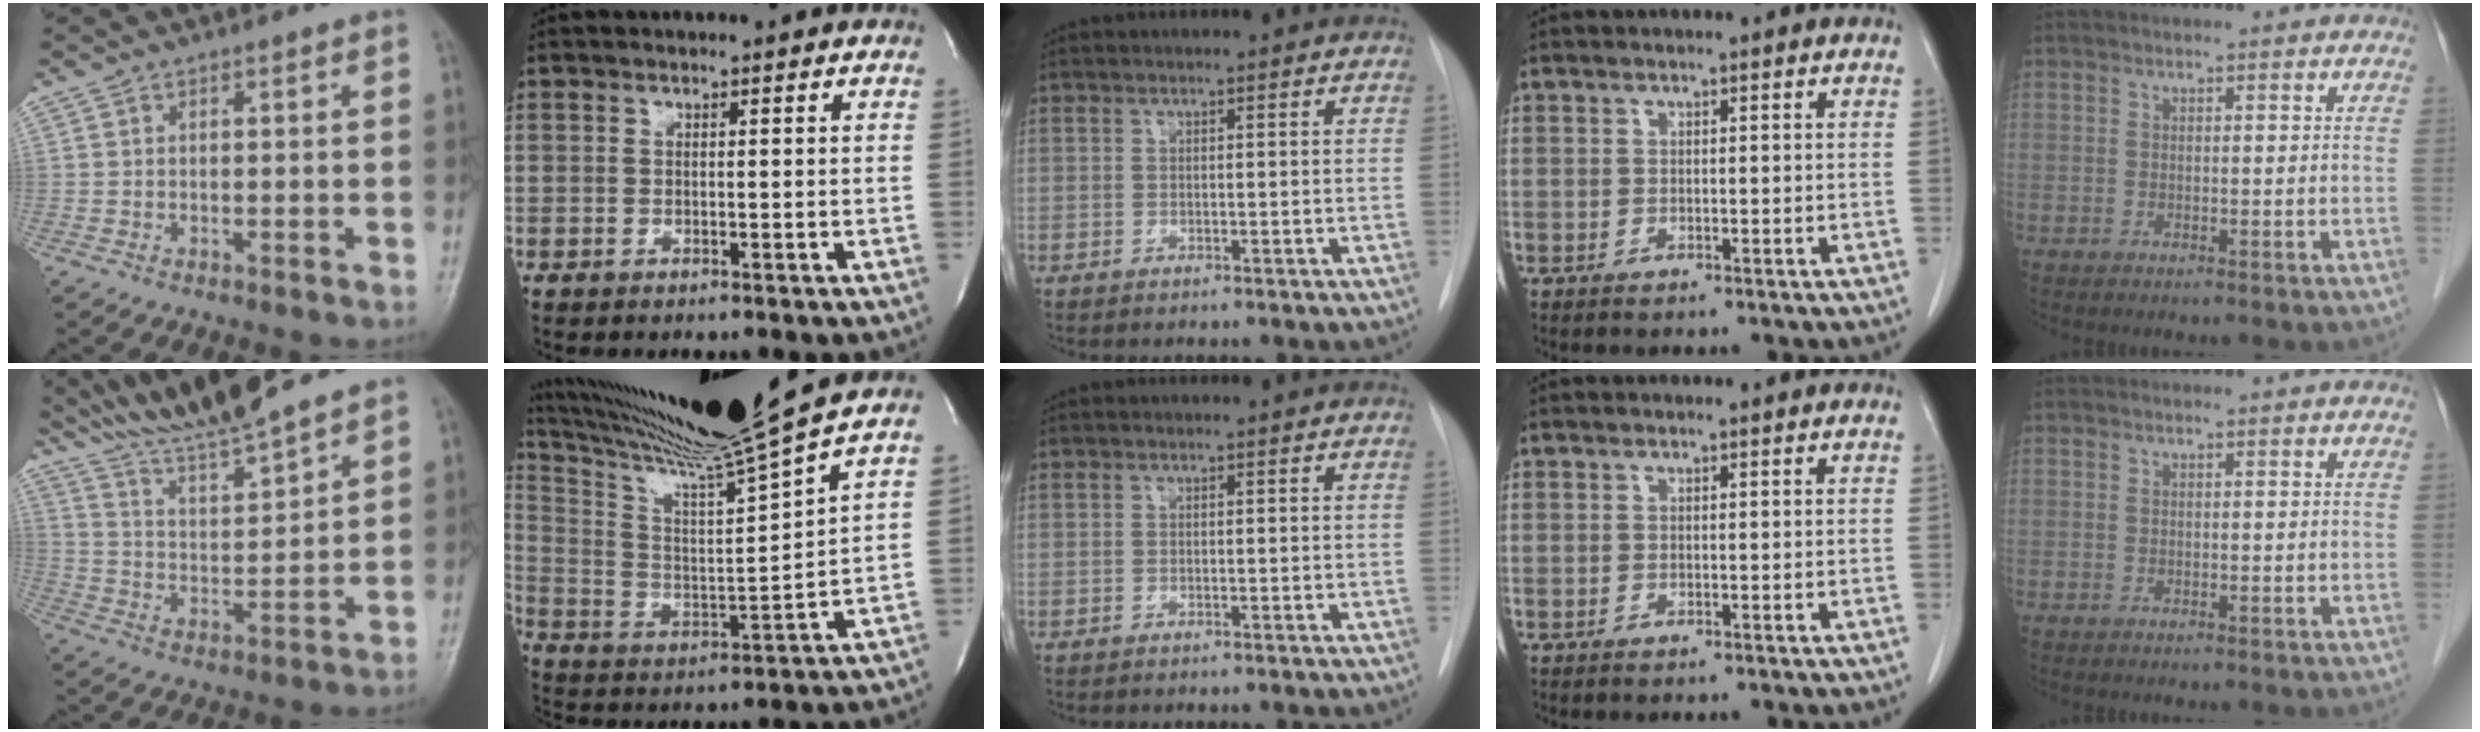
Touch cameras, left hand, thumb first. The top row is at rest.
{"thumb": {"total": 13.7, "force": [12.5, 0.1, 5.6], "torque": [-0.093, -0.055, 0.235]}, "index": {"total": 18.9, "force": [16.0, -3.5, 9.5], "torque": [-0.179, -0.050, 0.266]}}